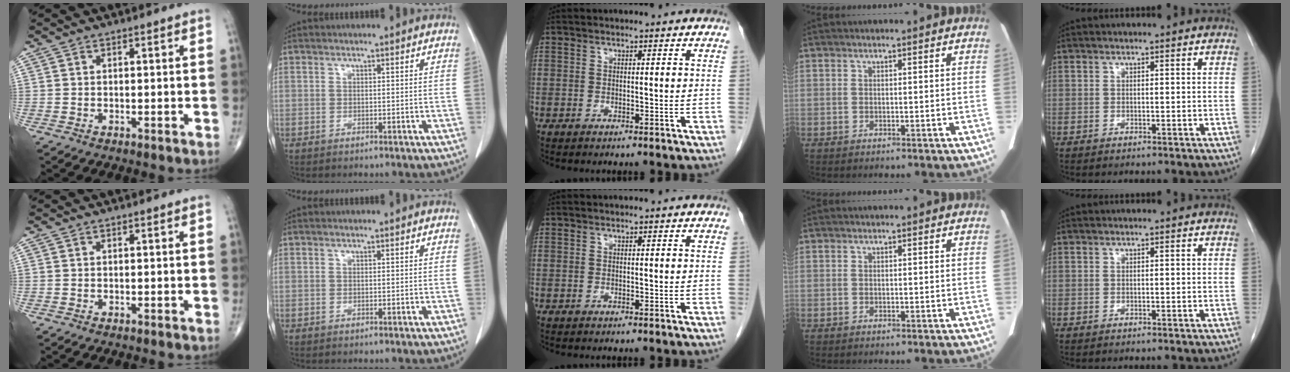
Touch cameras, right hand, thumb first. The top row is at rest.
{}